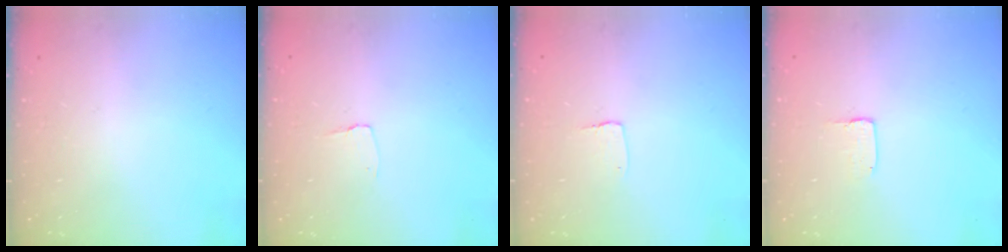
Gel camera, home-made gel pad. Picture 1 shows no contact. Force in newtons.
{"total": 2.9, "press": 2.9, "slide": 0.3}
{"total": 3.2, "press": 3.2, "slide": 0.3}
{"total": 2.0, "press": 2.0, "slide": 0.0}